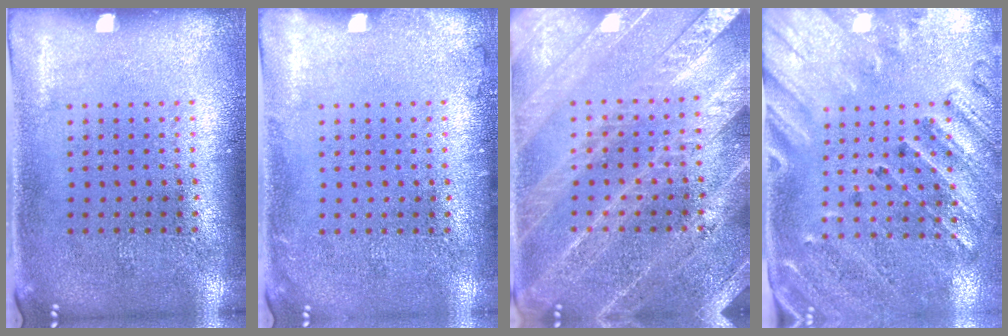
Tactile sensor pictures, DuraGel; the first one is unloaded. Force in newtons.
{"total": 0.8, "press": 0.7, "slide": 0.2}
{"total": 3.3, "press": 3.2, "slide": 0.6}
{"total": 2.5, "press": 2.2, "slide": 1.3}